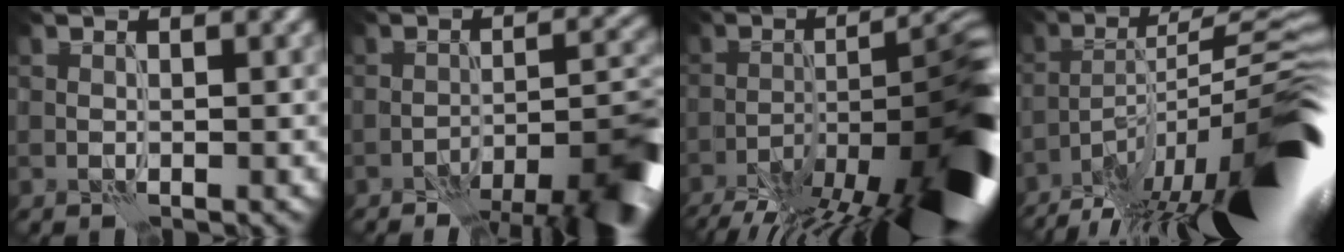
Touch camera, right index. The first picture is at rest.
{"total": 8.5, "force": [-5.7, 2.7, 5.7], "torque": [-0.067, 0.003, -0.081]}
{"total": 15.5, "force": [-8.4, 4.9, 12.1], "torque": [-0.169, 0.001, -0.134]}
{"total": 14.8, "force": [-9.0, 3.0, 11.3], "torque": [-0.158, 0.024, -0.155]}